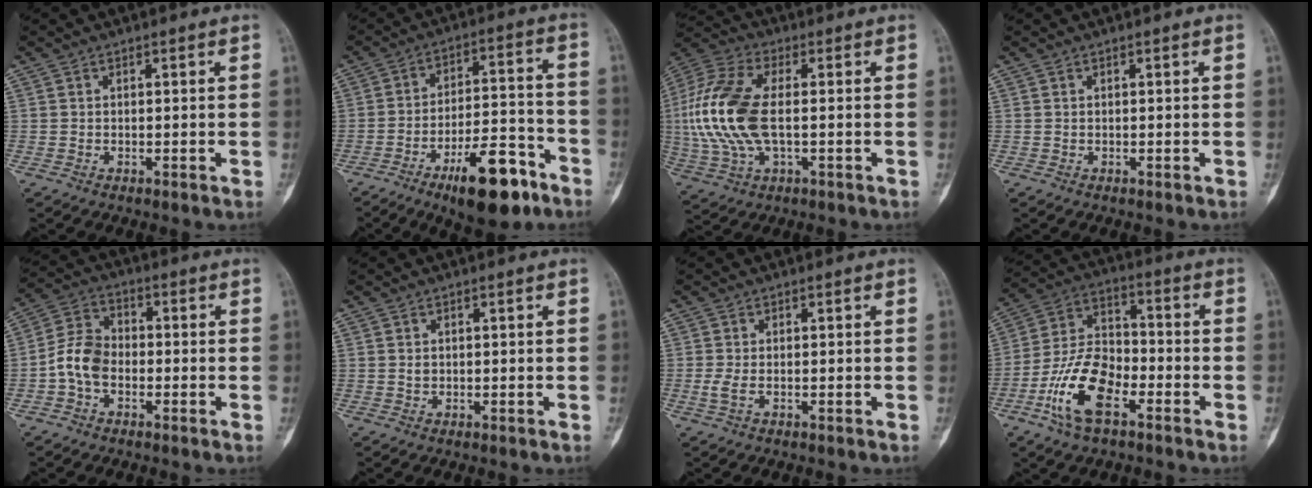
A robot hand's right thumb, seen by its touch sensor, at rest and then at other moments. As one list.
[{"total": 16.0, "force": [-9.4, 5.8, 11.6], "torque": [-0.156, 0.070, -0.143]}, {"total": 16.9, "force": [-0.1, 8.5, 14.7], "torque": [-0.334, 0.012, -0.001]}, {"total": 0.0}, {"total": 7.3, "force": [-2.1, 5.1, 4.9], "torque": [-0.085, 0.027, -0.054]}, {"total": 0.6, "force": [0.1, 0.5, 0.3], "torque": [-0.005, 0.001, 0.001]}, {"total": 1.8, "force": [-0.5, 0.7, 1.6], "torque": [-0.048, -0.006, -0.010]}, {"total": 14.1, "force": [-6.4, 7.0, 10.5], "torque": [-0.197, 0.037, -0.125]}]